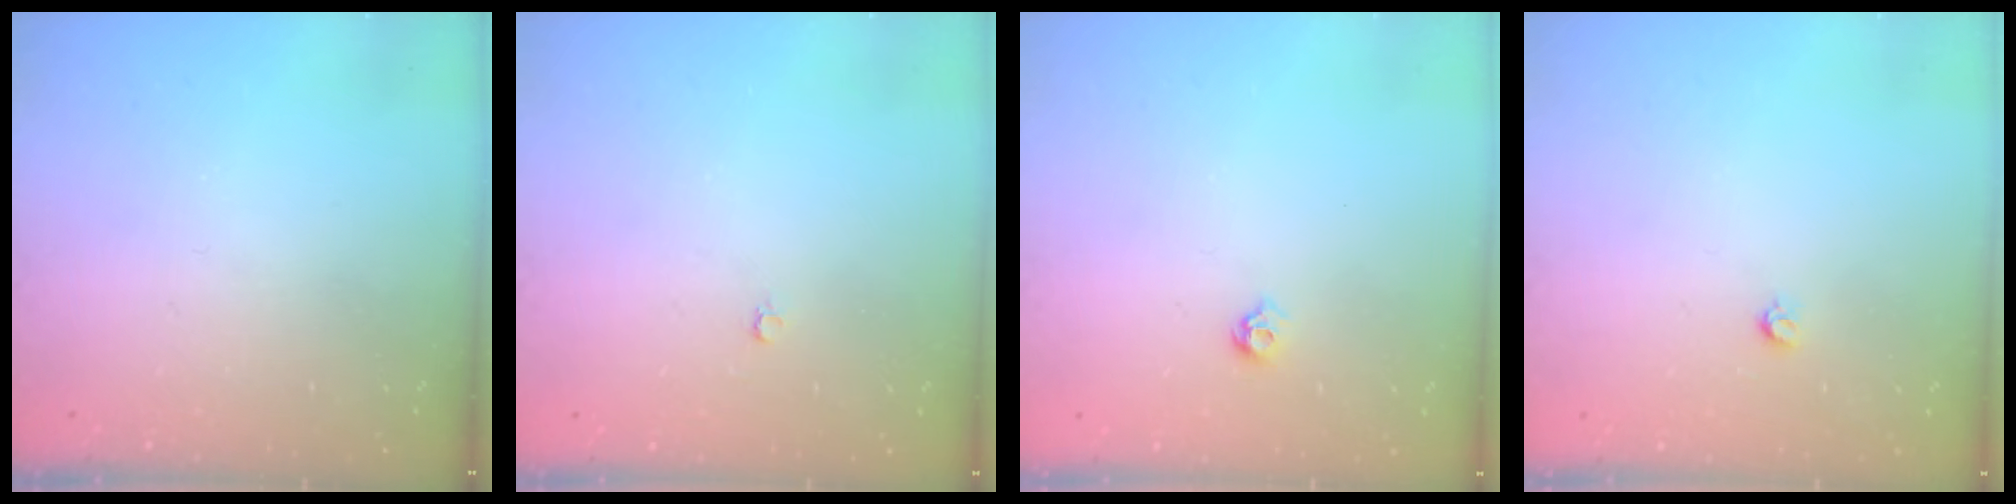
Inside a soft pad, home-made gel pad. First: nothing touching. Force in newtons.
{"total": 2.0, "press": 2.0, "slide": 0.4}
{"total": 4.4, "press": 4.3, "slide": 0.9}
{"total": 3.2, "press": 3.2, "slide": 0.3}